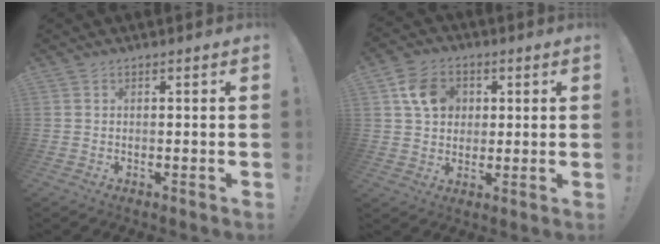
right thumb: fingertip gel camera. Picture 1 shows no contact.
{"total": 10.9, "force": [3.6, 8.9, 5.1], "torque": [-0.078, 0.003, 0.073]}